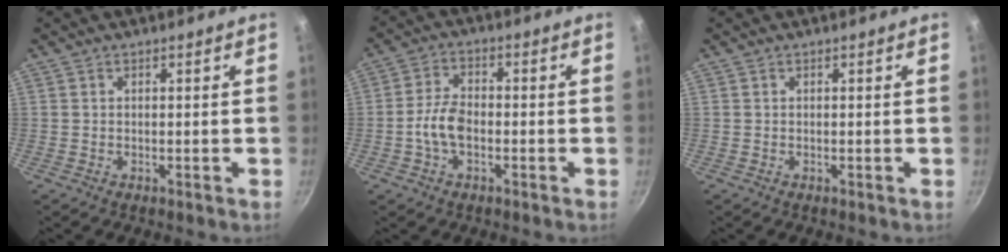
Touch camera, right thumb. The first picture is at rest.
{"total": 6.1, "force": [-1.6, 3.6, 4.7], "torque": [-0.088, 0.023, -0.037]}
{"total": 0.0}